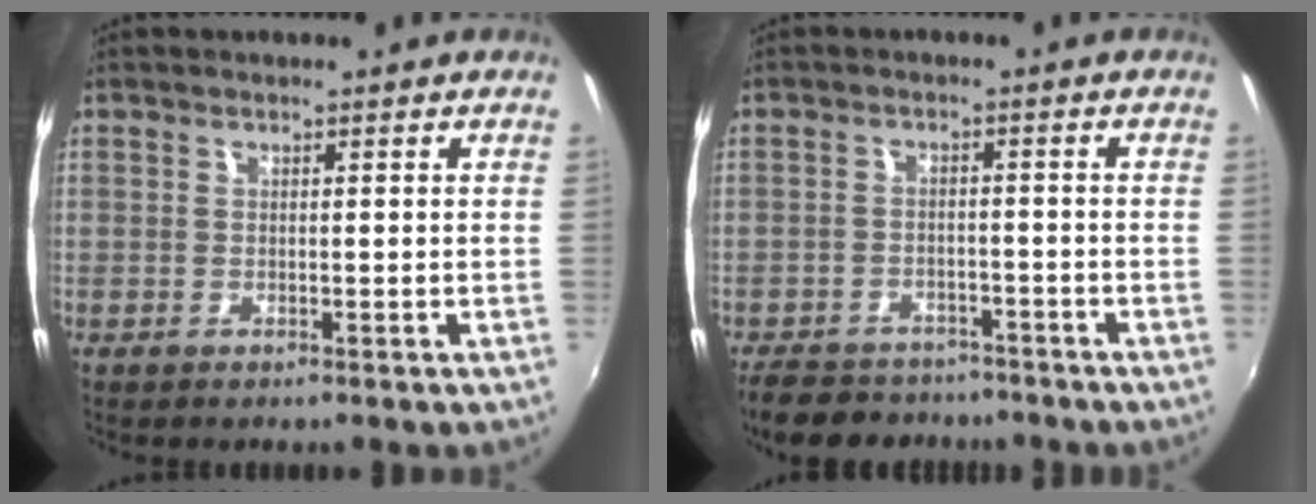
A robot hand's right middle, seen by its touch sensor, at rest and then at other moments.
{"total": 12.0, "force": [-10.0, 5.4, 4.0], "torque": [-0.105, -0.002, -0.146]}